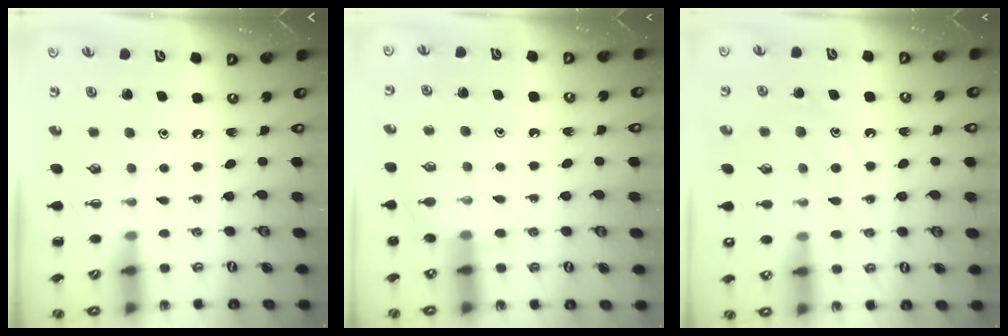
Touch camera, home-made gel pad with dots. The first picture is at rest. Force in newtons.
{"total": 7.1, "press": 7.0, "slide": 1.4}
{"total": 11.8, "press": 11.7, "slide": 1.4}